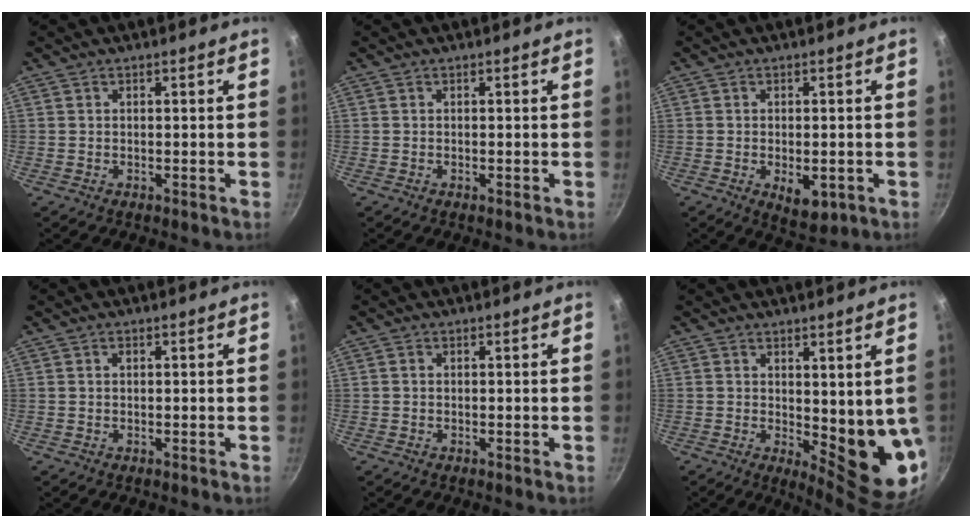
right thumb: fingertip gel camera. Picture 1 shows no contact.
{"total": 0.0}
{"total": 6.2, "force": [-1.7, 3.2, 4.9], "torque": [-0.057, -0.002, -0.015]}
{"total": 0.6, "force": [0.2, 0.4, 0.4], "torque": [-0.007, 0.003, 0.004]}
{"total": 0.5, "force": [0.0, 0.5, 0.3], "torque": [-0.004, 0.004, -0.001]}
{"total": 10.1, "force": [1.1, 3.7, 9.3], "torque": [-0.098, -0.036, 0.024]}